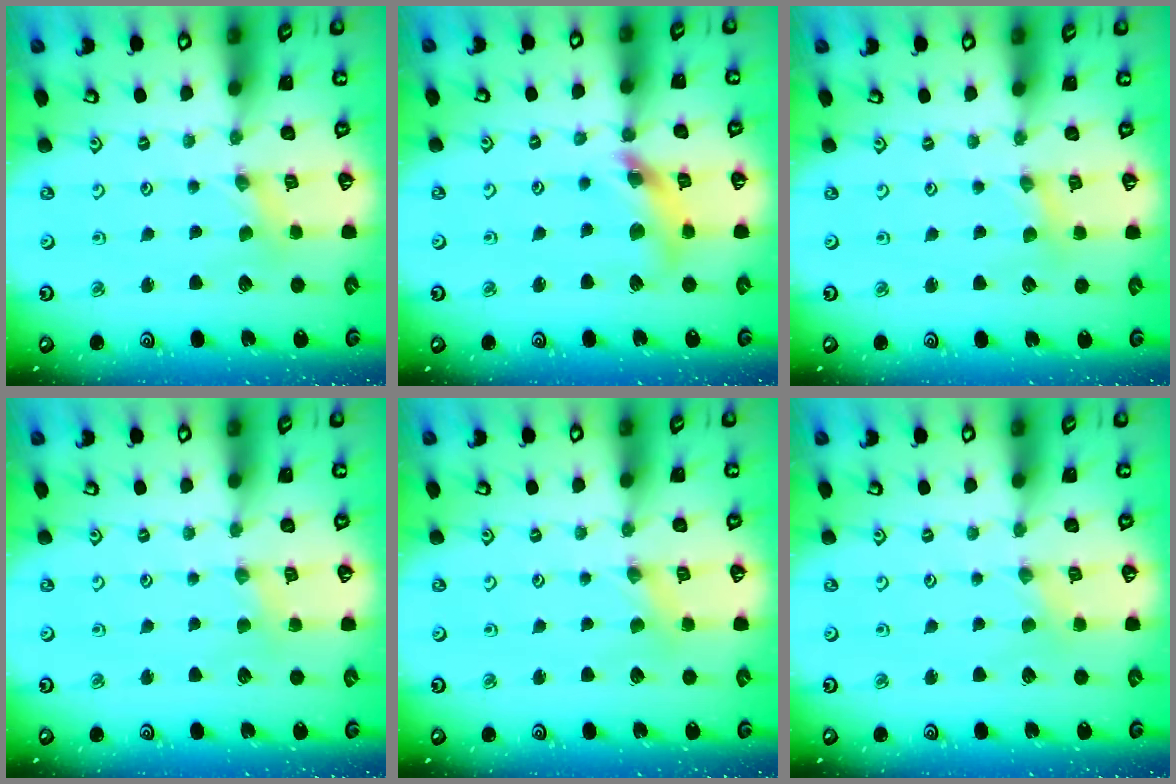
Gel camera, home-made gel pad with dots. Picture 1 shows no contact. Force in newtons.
{"total": 11.9, "press": 11.8, "slide": 1.5}
{"total": 0.6, "press": 0.6, "slide": 0.1}
{"total": 2.7, "press": 2.6, "slide": 0.4}
{"total": 1.3, "press": 1.2, "slide": 0.3}
{"total": 0.0}